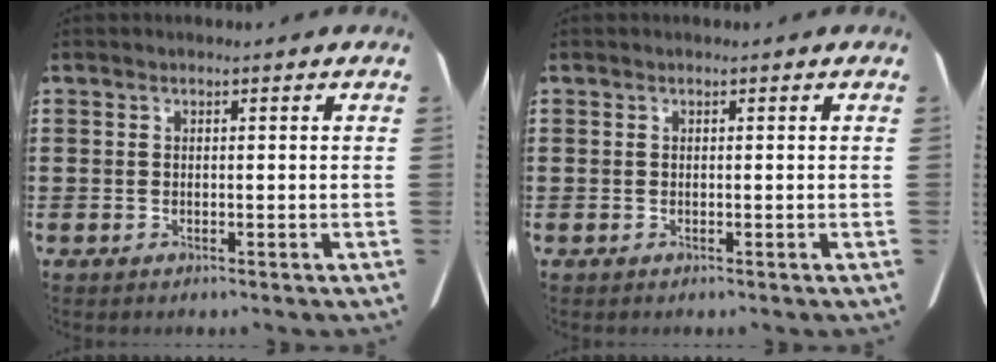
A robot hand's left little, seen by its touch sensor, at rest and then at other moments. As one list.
[{"total": 0.0}]